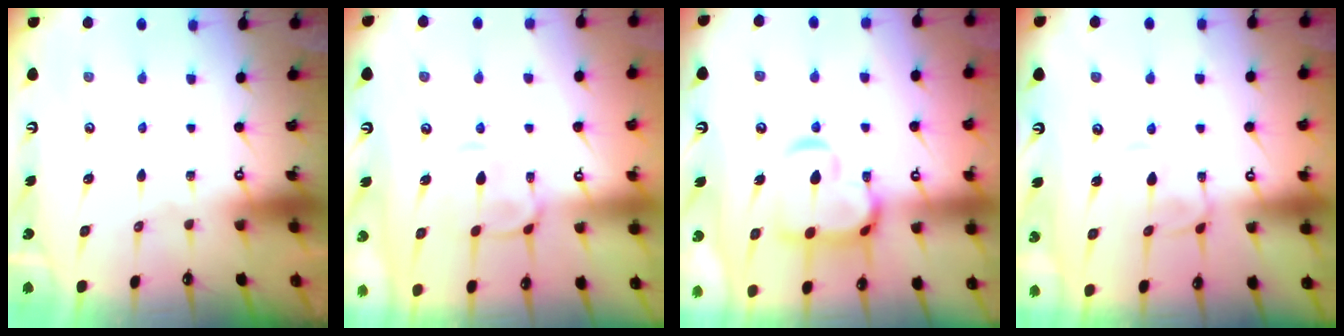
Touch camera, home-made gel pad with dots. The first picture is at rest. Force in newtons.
{"total": 1.8, "press": 1.5, "slide": 0.9}
{"total": 7.9, "press": 7.7, "slide": 1.6}
{"total": 3.3, "press": 3.3, "slide": 0.1}